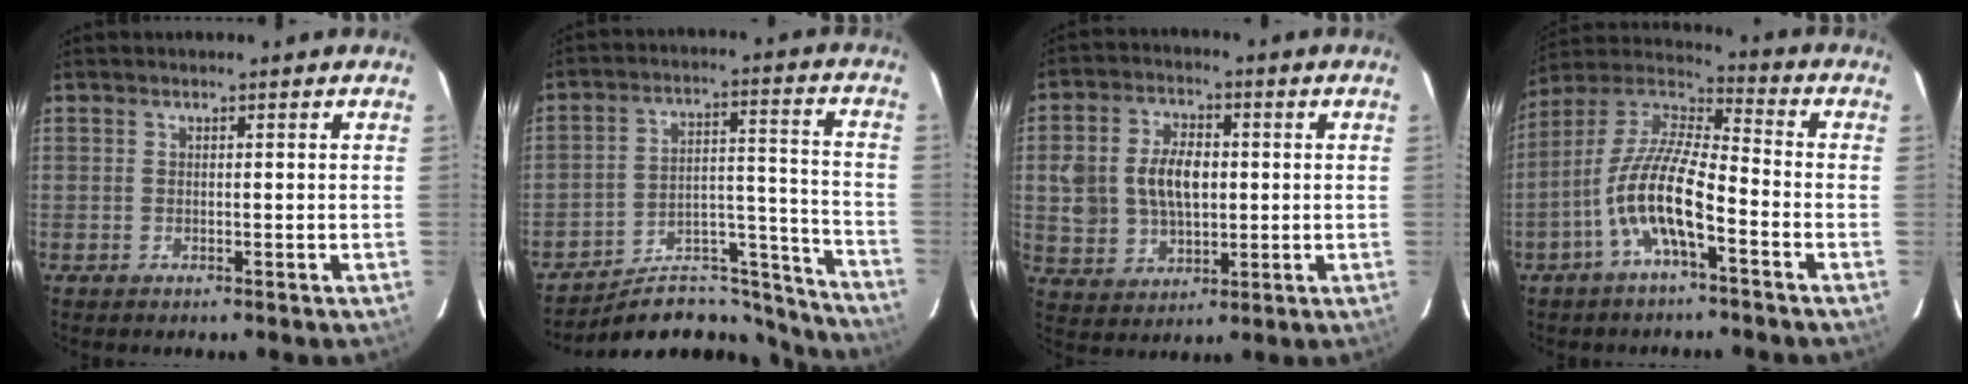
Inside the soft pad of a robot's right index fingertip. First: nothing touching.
{"total": 19.2, "force": [-18.1, 5.6, 3.3], "torque": [-0.035, 0.063, -0.256]}
{"total": 11.8, "force": [0.9, 8.1, 8.6], "torque": [-0.180, 0.019, 0.027]}
{"total": 12.7, "force": [-5.4, 3.1, 11.1], "torque": [-0.225, 0.005, -0.110]}